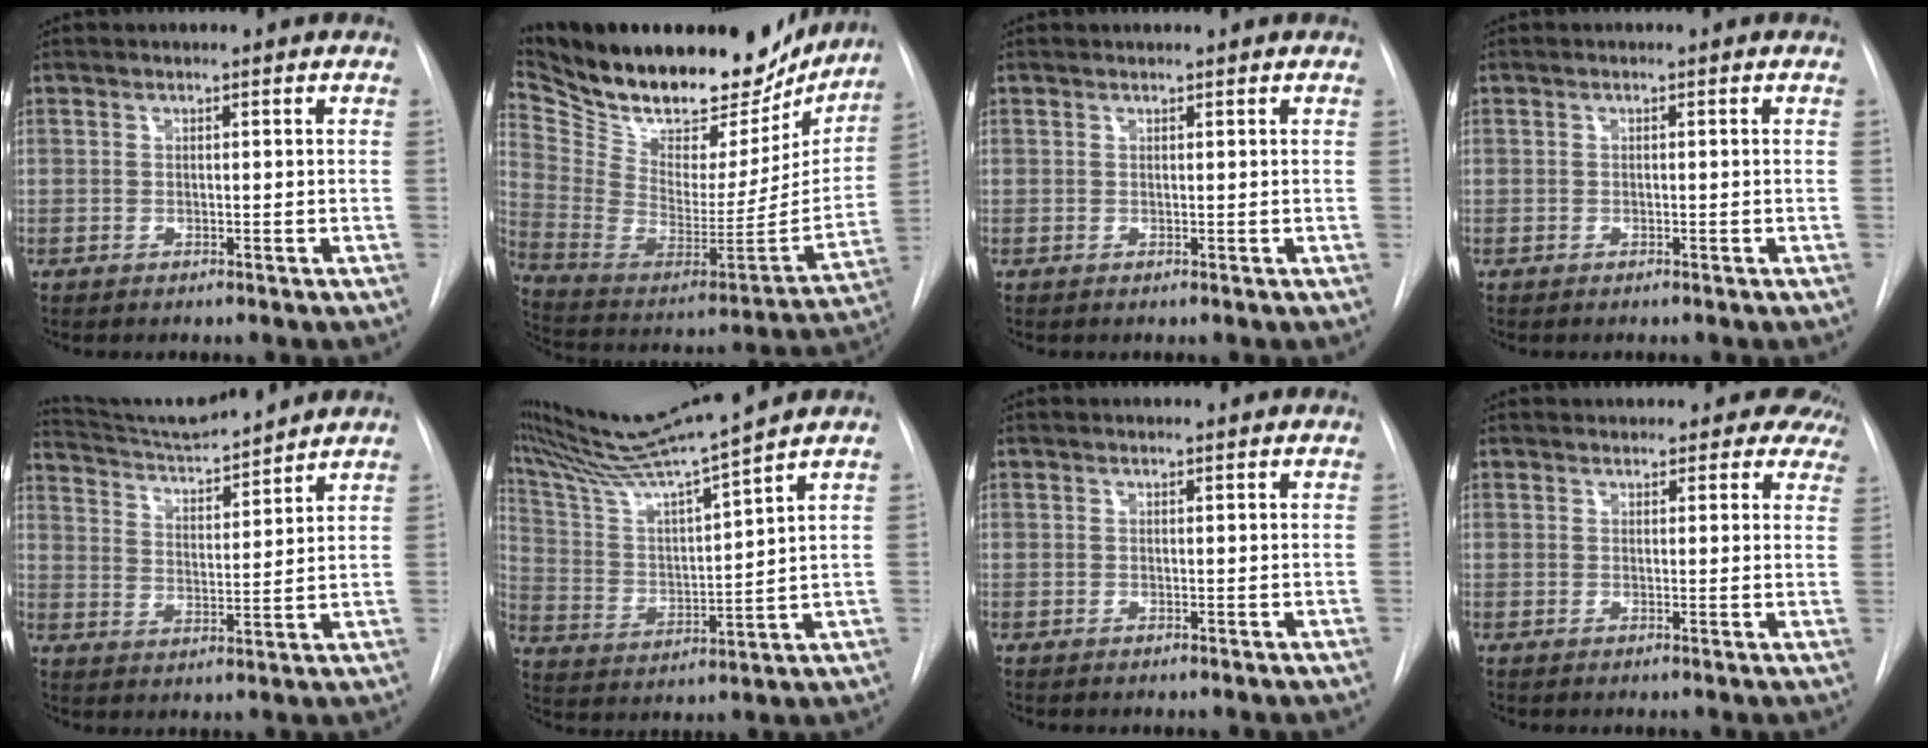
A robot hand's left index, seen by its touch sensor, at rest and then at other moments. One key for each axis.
{"total": 30.5, "fx": 24.8, "fy": 11.8, "fz": 13.3, "tx": -0.249, "ty": -0.012, "tz": 0.372}
{"total": 1.7, "fx": 1.6, "fy": 0.3, "fz": 0.4, "tx": -0.008, "ty": 0.020, "tz": 0.023}
{"total": 0.0}
{"total": 12.9, "fx": 12.3, "fy": 0.0, "fz": 3.7, "tx": -0.074, "ty": 0.007, "tz": 0.206}
{"total": 14.6, "fx": 13.0, "fy": -2.5, "fz": 6.1, "tx": -0.122, "ty": -0.012, "tz": 0.239}
{"total": 2.5, "fx": 2.4, "fy": 0.3, "fz": 0.5, "tx": -0.009, "ty": 0.021, "tz": 0.032}
{"total": 12.5, "fx": 11.3, "fy": 4.8, "fz": 2.5, "tx": 0.005, "ty": -0.001, "tz": 0.109}